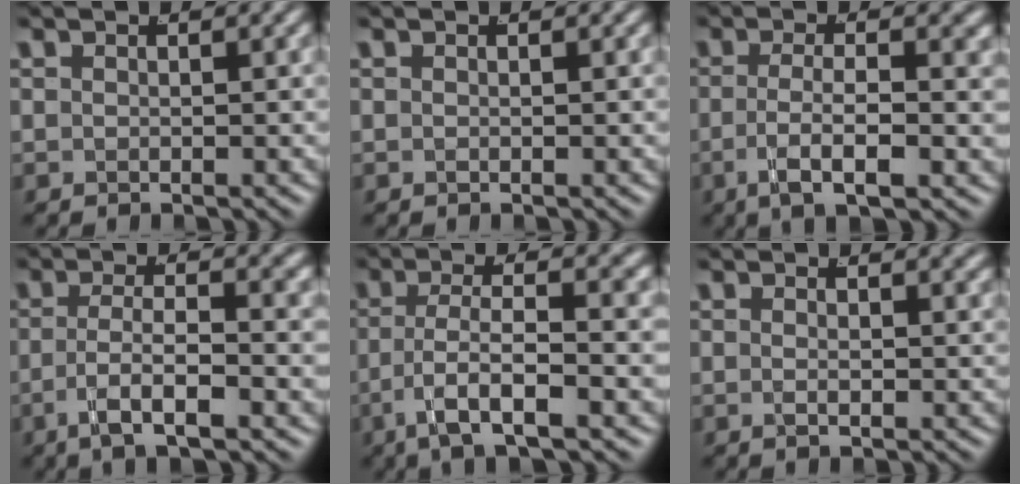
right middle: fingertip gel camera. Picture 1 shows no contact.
{"total": 0.0}
{"total": 5.0, "force": [-1.4, 1.3, 4.7], "torque": [-0.076, -0.017, -0.018]}
{"total": 4.6, "force": [-1.7, 1.1, 4.2], "torque": [-0.076, -0.017, -0.023]}
{"total": 5.7, "force": [-1.7, 1.6, 5.2], "torque": [-0.096, -0.018, -0.018]}
{"total": 1.4, "force": [1.0, 0.0, 1.0], "torque": [-0.021, -0.007, 0.016]}